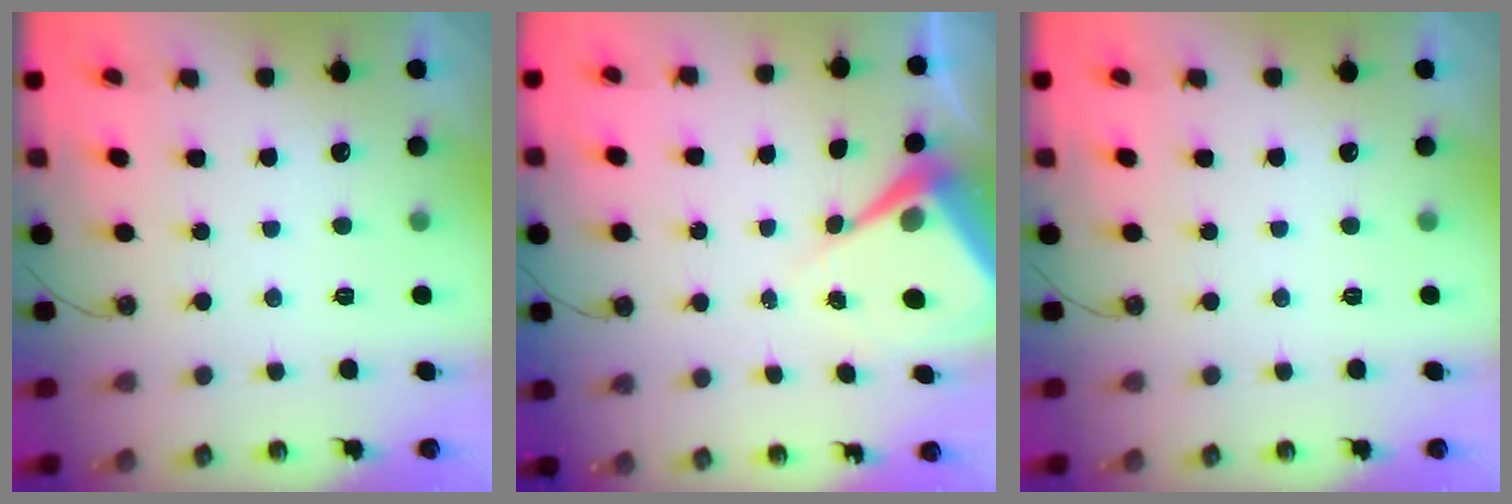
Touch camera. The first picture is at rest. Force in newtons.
{"total": 7.0, "press": 6.9, "slide": 0.8}
{"total": 0.0}